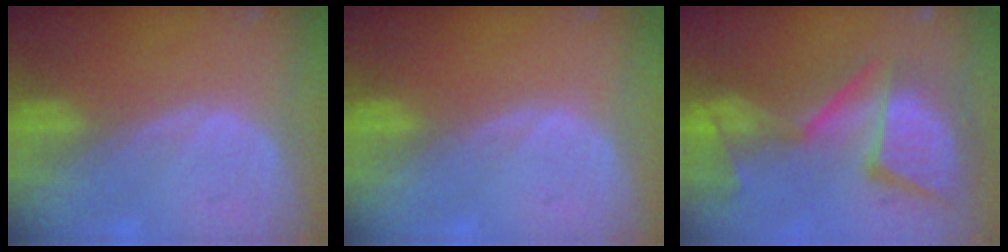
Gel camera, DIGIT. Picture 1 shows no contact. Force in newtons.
{"total": 0.0}
{"total": 13.6, "press": 11.2, "slide": 7.7}